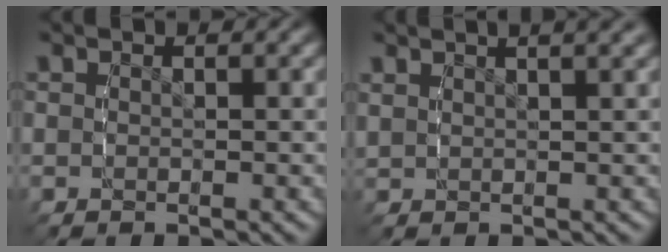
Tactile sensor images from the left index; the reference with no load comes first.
{"total": 4.0, "force": [2.9, 1.3, 2.5], "torque": [-0.030, 0.018, 0.043]}